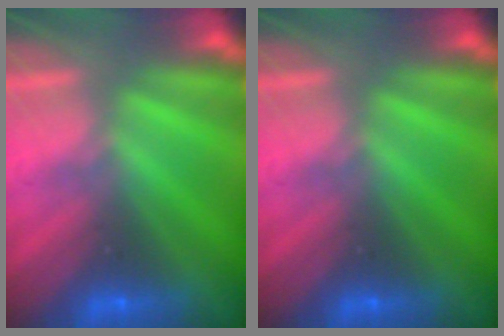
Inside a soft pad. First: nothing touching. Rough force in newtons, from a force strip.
{"total": 0.0}